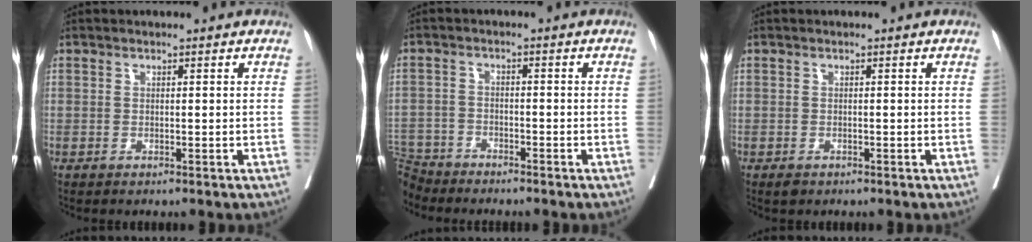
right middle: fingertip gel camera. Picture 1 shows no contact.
{"total": 6.8, "force": [-6.5, 2.0, -0.2], "torque": [0.000, 0.000, -0.124]}
{"total": 1.0, "force": [-0.6, 0.6, 0.4], "torque": [-0.008, 0.000, -0.006]}